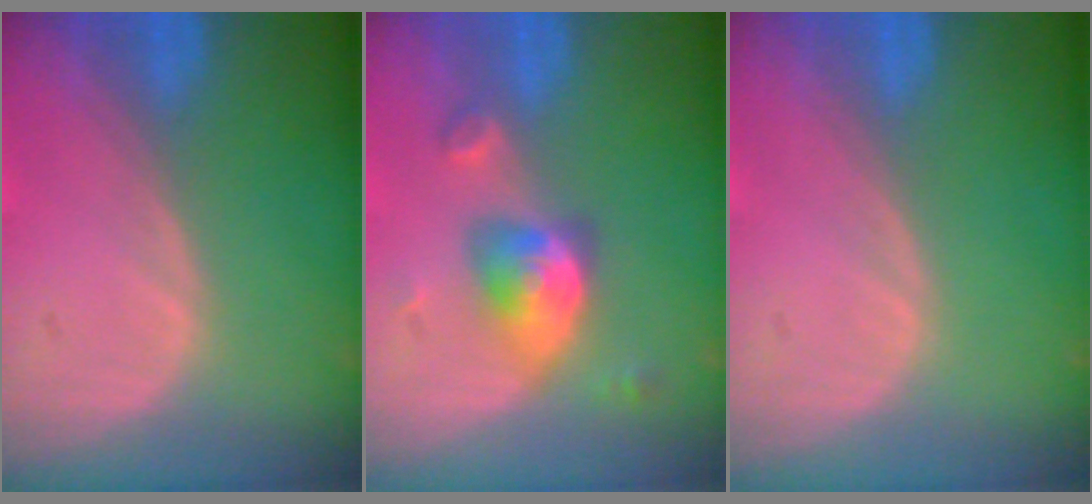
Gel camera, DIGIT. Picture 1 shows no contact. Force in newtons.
{"total": 5.1, "press": 5.1, "slide": 0.2}
{"total": 0.0}